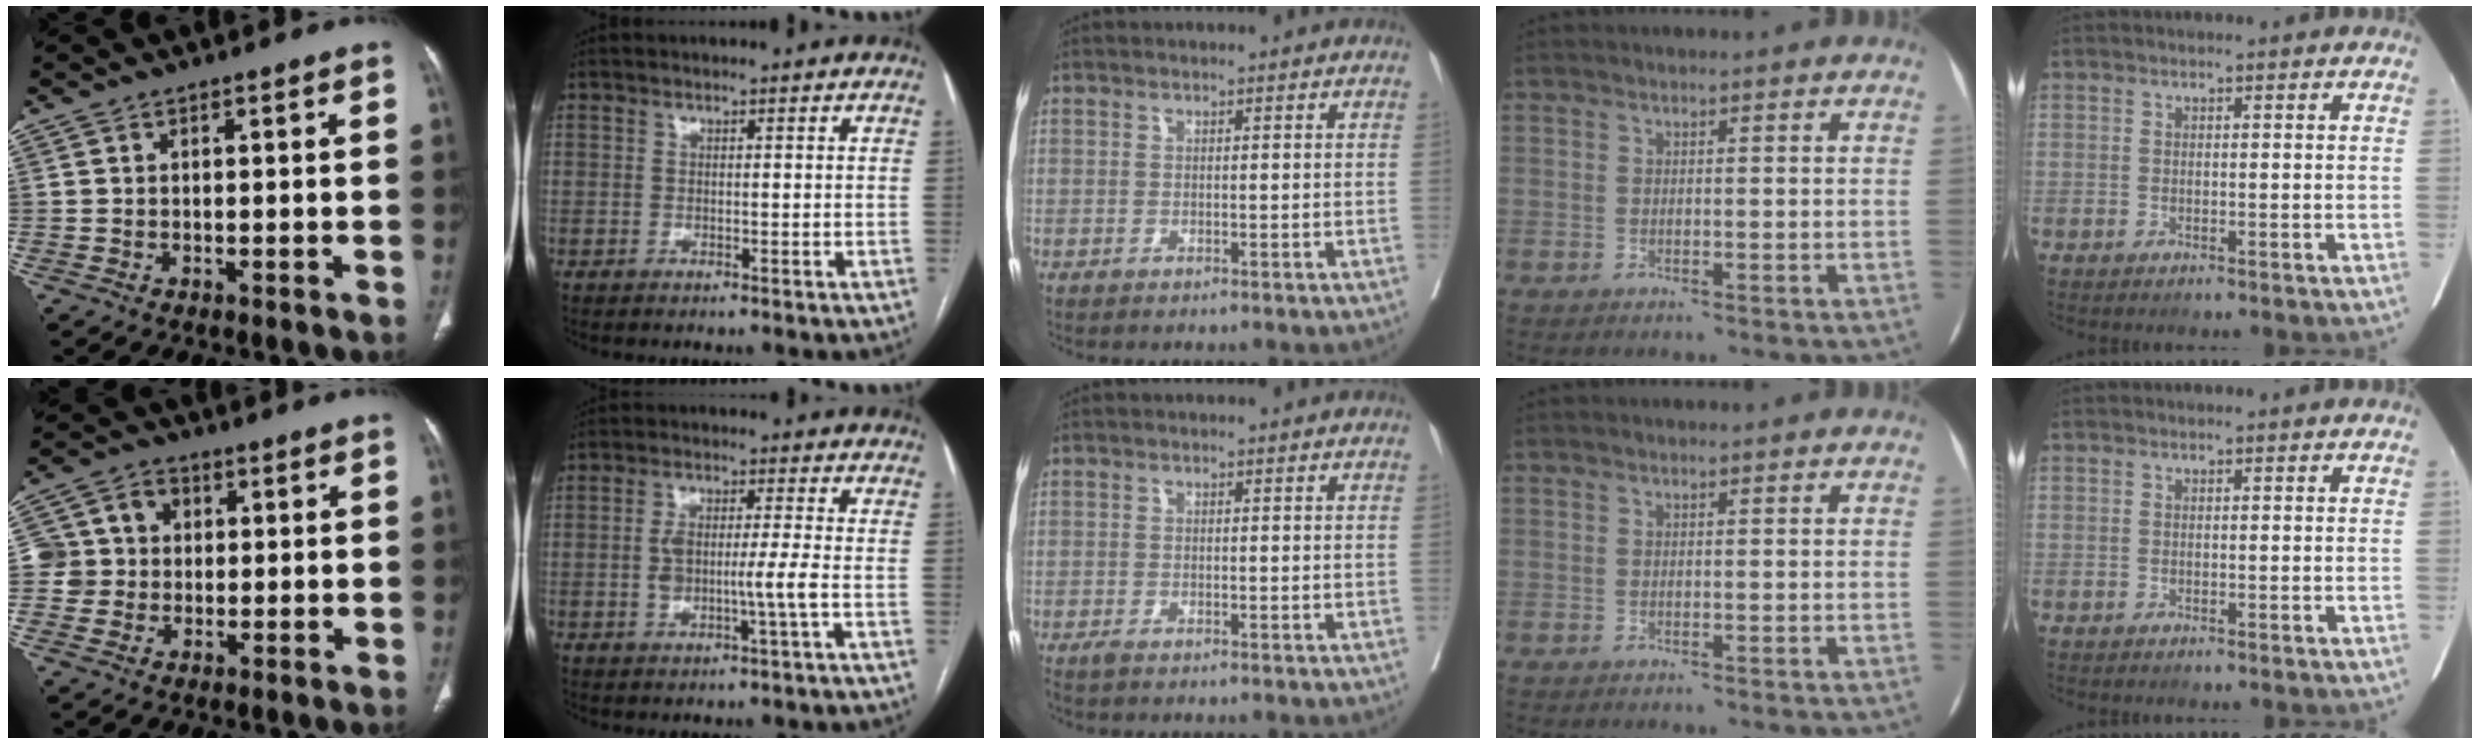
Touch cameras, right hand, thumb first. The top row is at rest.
{"thumb": {"total": 7.9, "force": [0.7, 7.5, 2.2], "torque": [-0.012, 0.017, 0.007]}, "index": {"total": 5.7, "force": [-1.0, 0.4, 5.6], "torque": [-0.114, 0.006, -0.014]}, "middle": {"total": 0.8, "force": [-0.6, 0.1, 0.4], "torque": [-0.016, -0.005, -0.012]}}